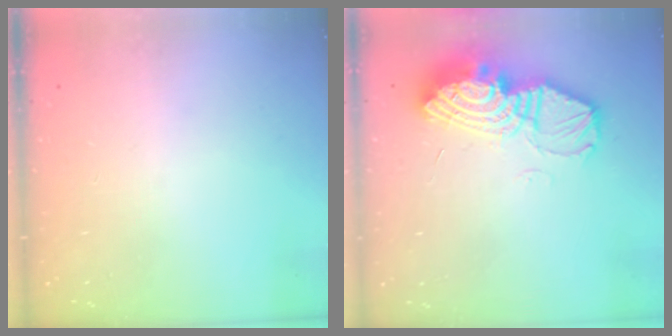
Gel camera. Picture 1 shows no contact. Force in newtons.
{"total": 17.2, "press": 17.1, "slide": 1.7}